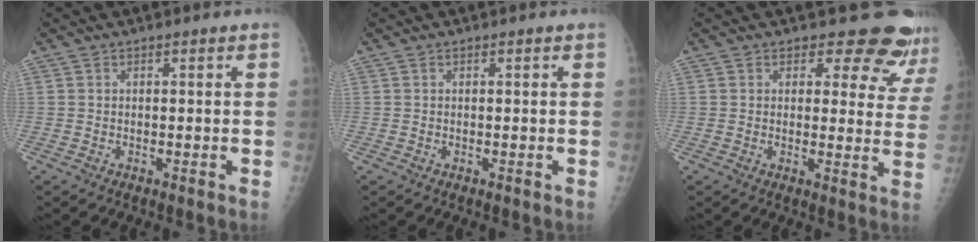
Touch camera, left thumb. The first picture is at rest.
{"total": 0.0}
{"total": 11.0, "force": [10.2, 4.0, 1.2], "torque": [0.038, -0.076, 0.090]}